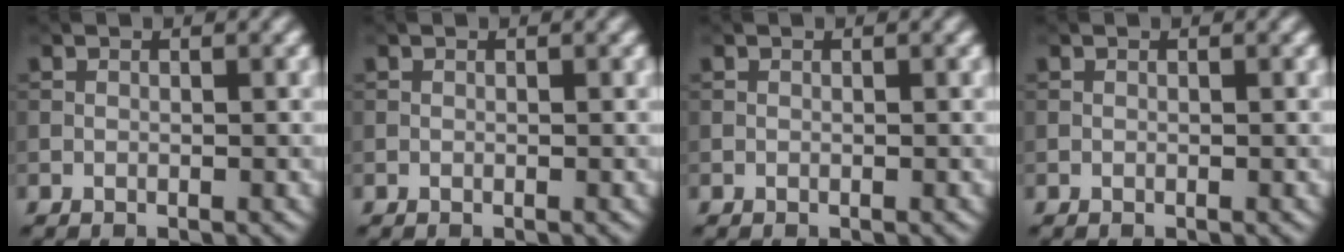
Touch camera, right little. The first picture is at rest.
{"total": 0.0}
{"total": 0.0}
{"total": 0.0}